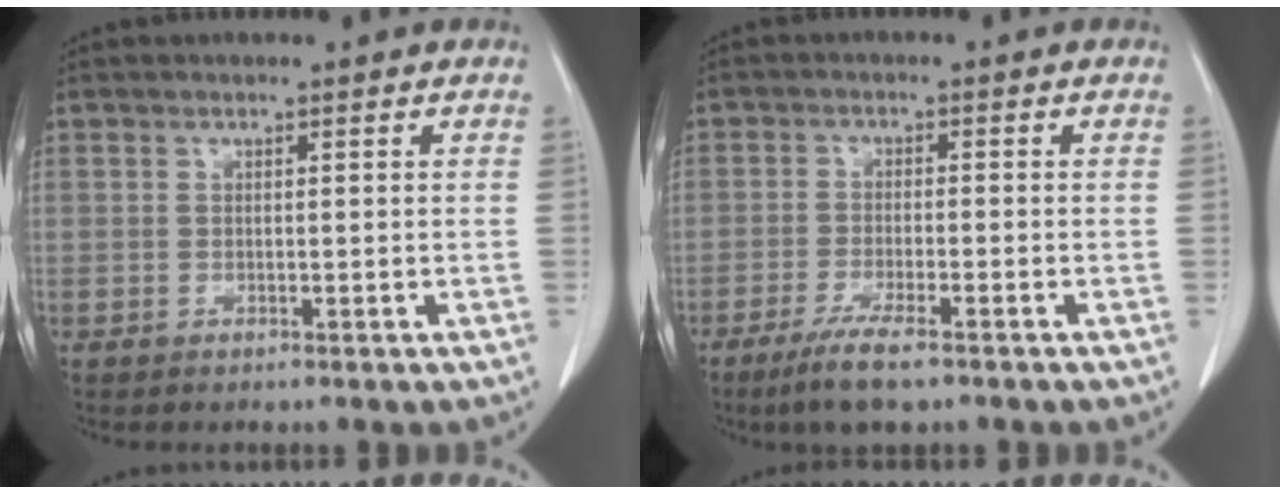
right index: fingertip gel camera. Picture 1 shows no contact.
{"total": 6.6, "force": [-4.5, 0.8, 4.7], "torque": [-0.088, -0.015, -0.074]}